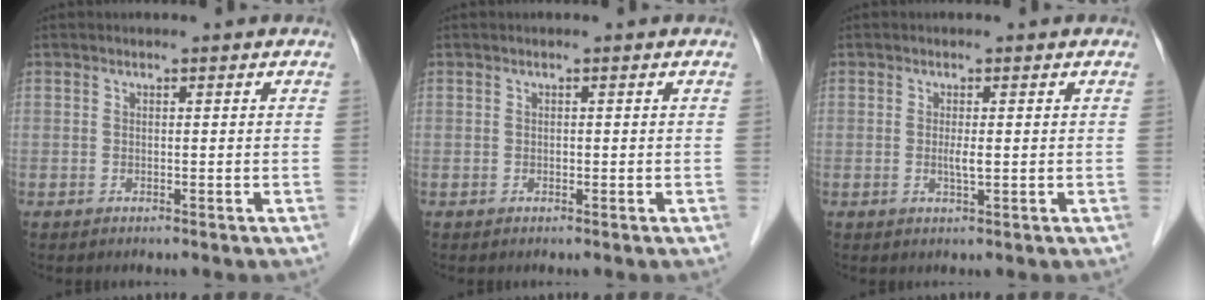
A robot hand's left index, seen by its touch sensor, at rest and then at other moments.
{"total": 0.0}
{"total": 1.6, "force": [0.0, 0.1, 1.6], "torque": [-0.032, -0.002, 0.000]}